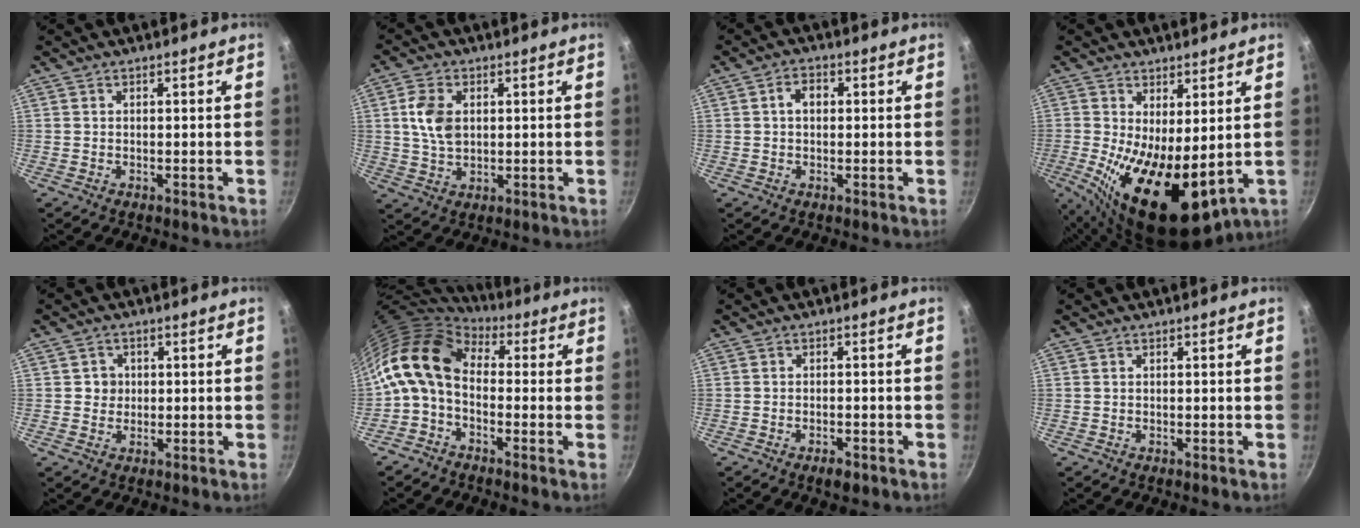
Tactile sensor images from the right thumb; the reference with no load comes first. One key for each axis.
{"total": 7.4, "fx": 1.4, "fy": 5.0, "fz": 5.4, "tx": -0.092, "ty": -0.001, "tz": 0.027}
{"total": 3.4, "fx": 0.4, "fy": 2.5, "fz": 2.3, "tx": -0.026, "ty": 0.010, "tz": 0.002}
{"total": 13.8, "fx": -0.8, "fy": 6.1, "fz": 12.3, "tx": -0.187, "ty": -0.018, "tz": 0.003}
{"total": 2.6, "fx": 0.3, "fy": 2.6, "fz": 0.7, "tx": 0.007, "ty": 0.002, "tz": 0.000}
{"total": 11.3, "fx": -0.2, "fy": 7.6, "fz": 8.3, "tx": -0.146, "ty": 0.027, "tz": -0.028}
{"total": 2.7, "fx": -1.7, "fy": 1.1, "fz": 1.8, "tx": -0.028, "ty": 0.011, "tz": -0.026}
{"total": 0.0}